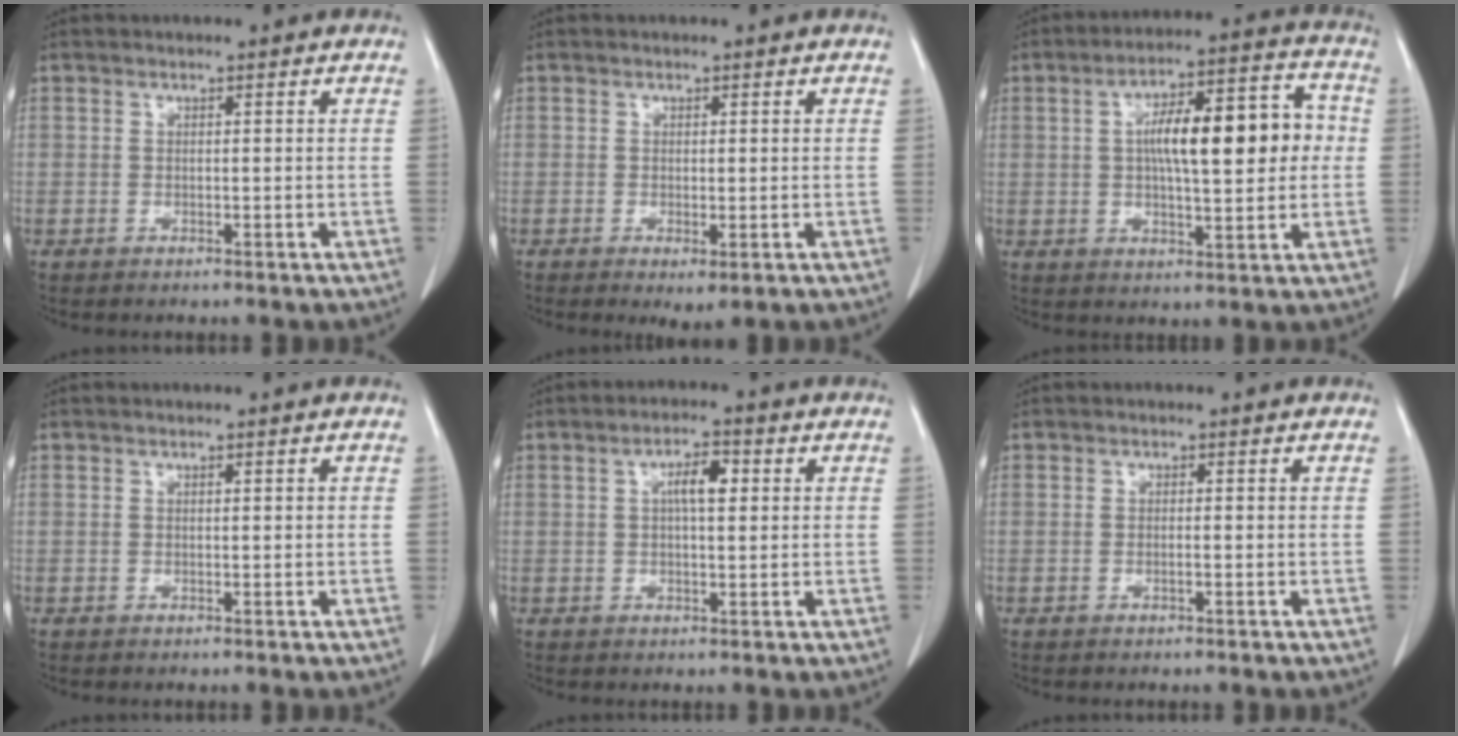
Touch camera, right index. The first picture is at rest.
{"total": 2.2, "force": [-0.8, 0.6, 1.9], "torque": [-0.026, -0.007, -0.008]}
{"total": 14.2, "force": [1.3, 4.0, 13.6], "torque": [-0.209, 0.040, 0.020]}
{"total": 0.0}
{"total": 4.2, "force": [1.0, 1.3, 3.8], "torque": [-0.068, 0.009, 0.015]}
{"total": 0.6, "force": [-0.2, 0.0, 0.6], "torque": [-0.012, 0.000, -0.002]}